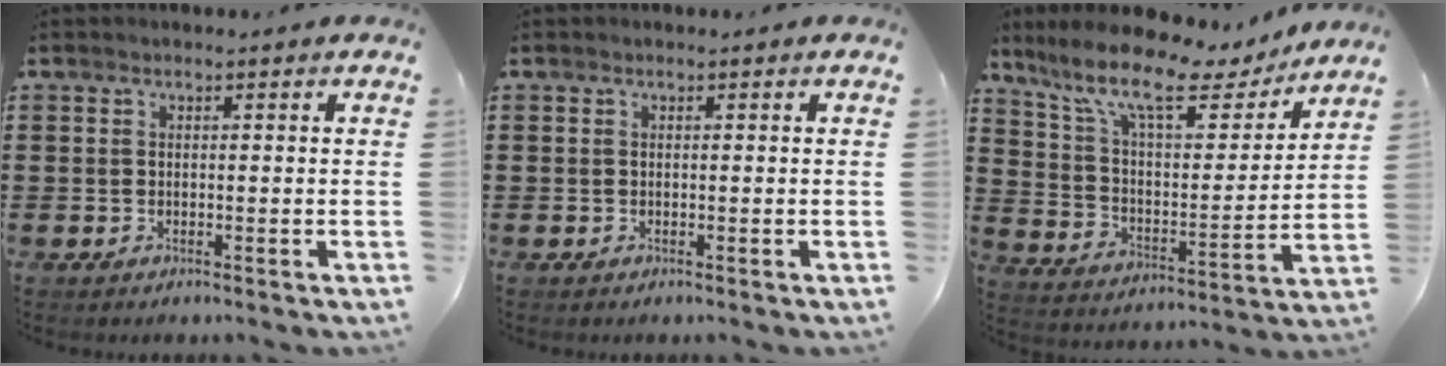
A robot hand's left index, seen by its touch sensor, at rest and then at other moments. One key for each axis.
{"total": 0.0}
{"total": 11.7, "fx": 8.7, "fy": 3.3, "fz": 7.1, "tx": -0.163, "ty": -0.044, "tz": 0.145}